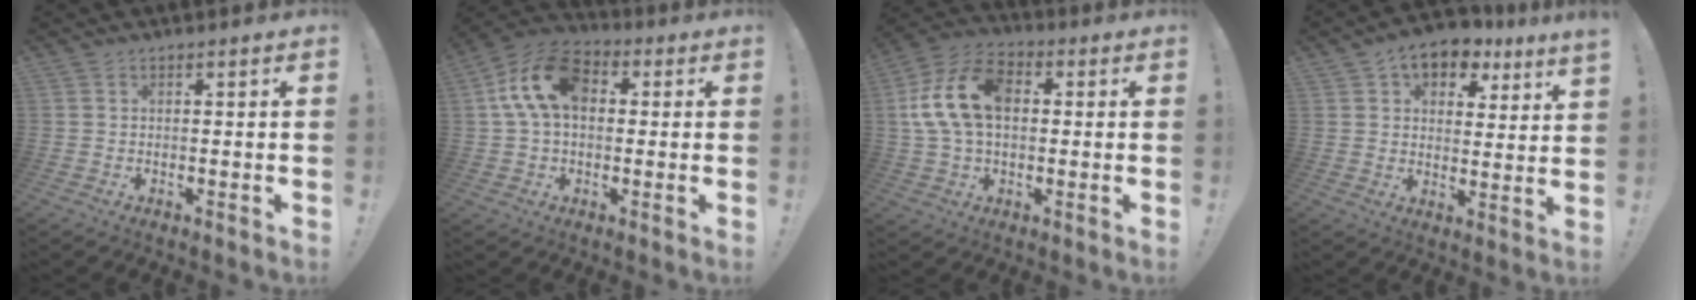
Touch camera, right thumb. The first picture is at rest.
{"total": 15.1, "force": [3.5, 9.7, 11.1], "torque": [-0.197, 0.011, 0.065]}
{"total": 16.5, "force": [2.2, 10.9, 12.2], "torque": [-0.232, 0.008, 0.039]}
{"total": 9.8, "force": [6.6, 5.0, 5.2], "torque": [-0.069, -0.039, 0.119]}